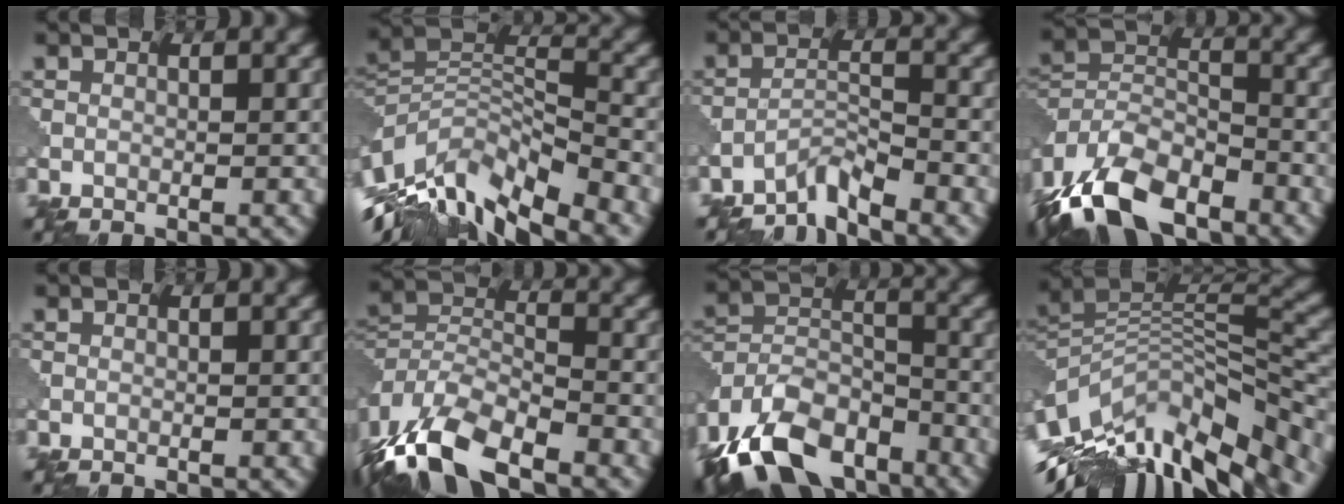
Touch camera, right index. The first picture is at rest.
{"total": 11.2, "force": [-7.3, 4.7, 7.1], "torque": [-0.143, 0.014, -0.139]}
{"total": 2.9, "force": [-2.7, 0.1, 1.0], "torque": [-0.014, 0.007, -0.060]}
{"total": 10.9, "force": [-7.4, 5.4, 5.9], "torque": [-0.119, -0.005, -0.151]}
{"total": 0.0}
{"total": 10.4, "force": [-7.3, 4.2, 6.1], "torque": [-0.121, -0.005, -0.146]}
{"total": 12.4, "force": [-8.8, 6.5, 5.8], "torque": [-0.103, 0.001, -0.158]}
{"total": 13.8, "force": [-8.1, 5.6, 9.7], "torque": [-0.198, 0.011, -0.140]}